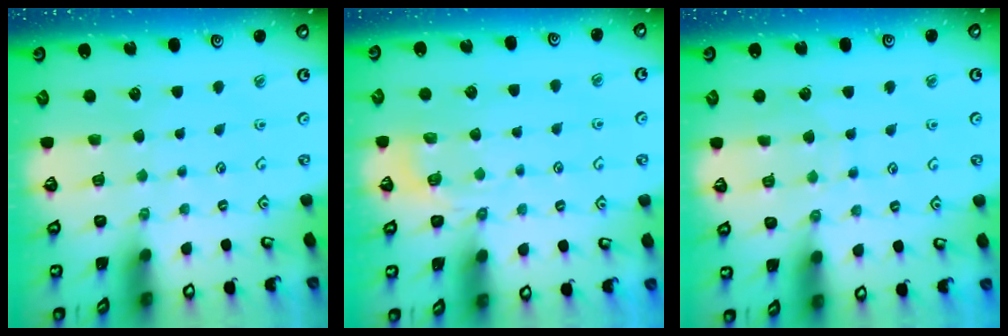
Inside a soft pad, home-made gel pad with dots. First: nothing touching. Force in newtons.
{"total": 3.9, "press": 3.1, "slide": 2.3}
{"total": 6.3, "press": 6.2, "slide": 0.6}